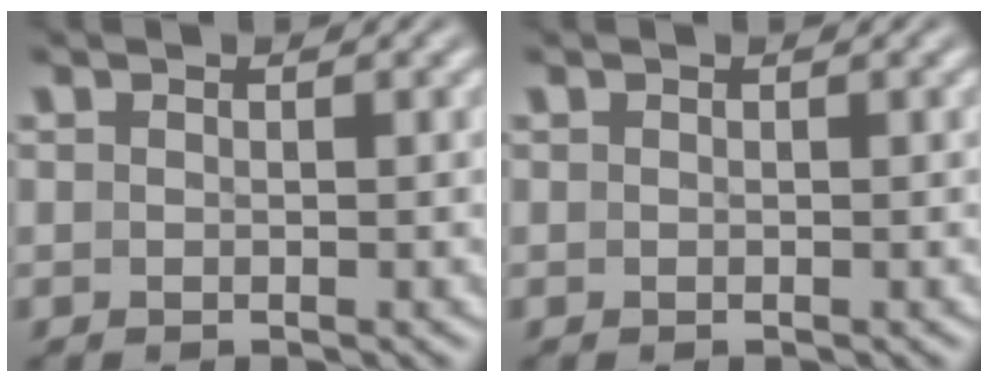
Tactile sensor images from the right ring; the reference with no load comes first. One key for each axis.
{"total": 0.0}